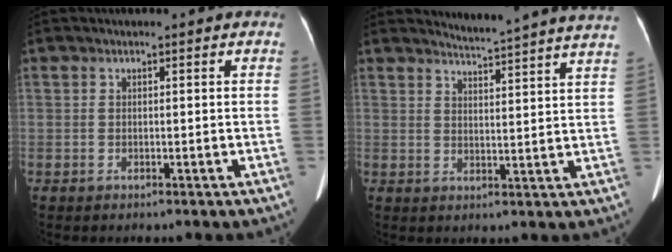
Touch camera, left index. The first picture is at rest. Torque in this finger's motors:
{"motor_torque": [0.46, -1.68, 0.15, 0.00]}